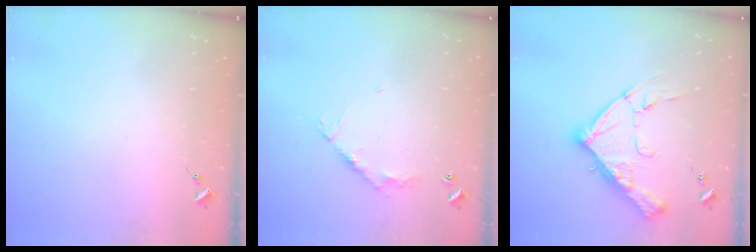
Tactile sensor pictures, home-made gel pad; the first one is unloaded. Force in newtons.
{"total": 8.1, "press": 8.1, "slide": 0.7}
{"total": 17.3, "press": 17.2, "slide": 1.6}